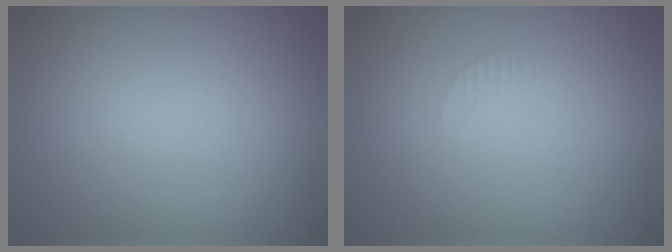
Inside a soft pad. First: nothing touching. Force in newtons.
{"total": 0.7, "press": 0.6, "slide": 0.1}